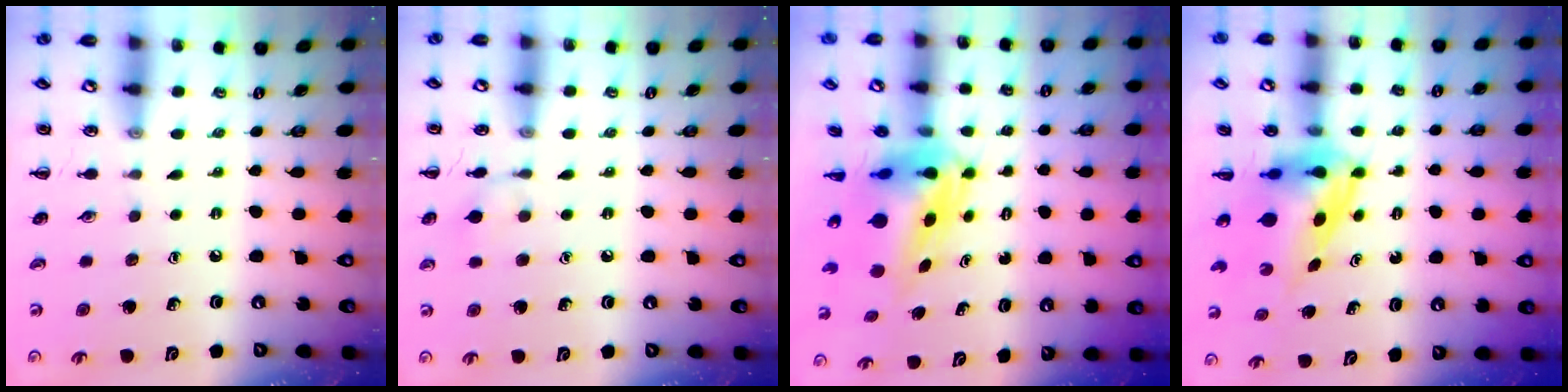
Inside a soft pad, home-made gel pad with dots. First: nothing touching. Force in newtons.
{"total": 6.6, "press": 6.4, "slide": 1.7}
{"total": 6.7, "press": 6.4, "slide": 2.0}
{"total": 3.8, "press": 3.7, "slide": 0.8}